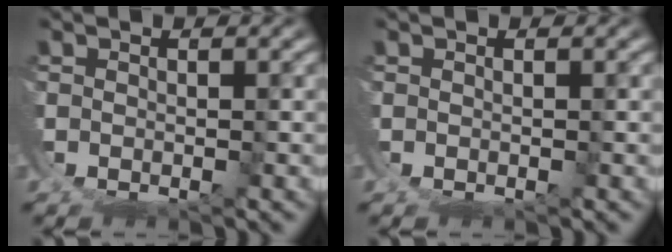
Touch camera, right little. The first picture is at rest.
{"total": 0.0}